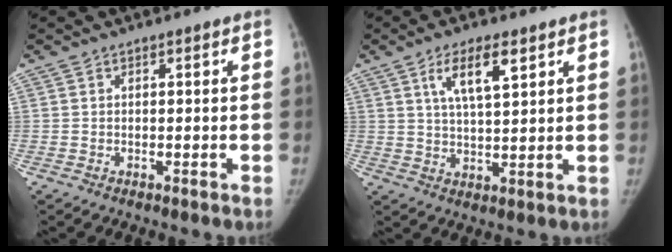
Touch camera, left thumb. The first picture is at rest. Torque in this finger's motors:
{"motor_torque": [0.13, -0.01, 0.88, -0.46, 0.03]}